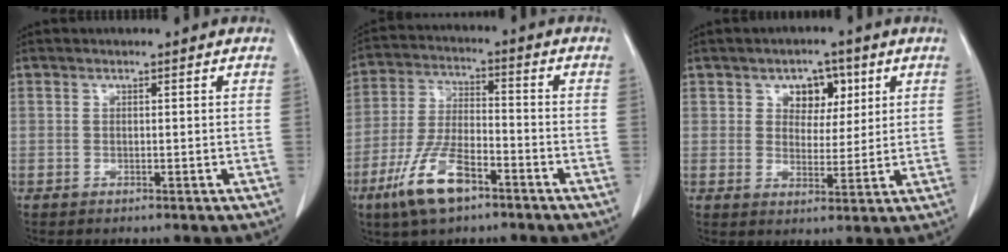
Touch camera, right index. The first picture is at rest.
{"total": 11.0, "force": [-6.4, 3.7, 8.1], "torque": [-0.175, -0.007, -0.120]}
{"total": 5.7, "force": [2.5, 3.9, 3.3], "torque": [-0.040, 0.011, 0.039]}